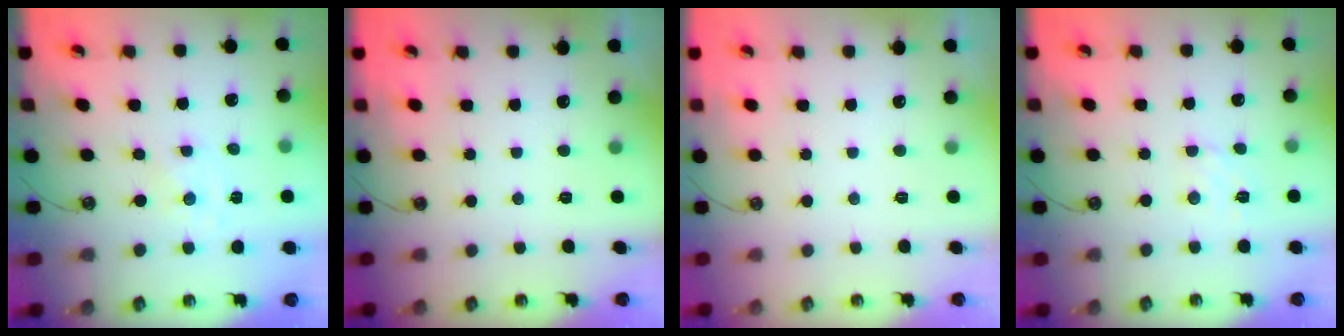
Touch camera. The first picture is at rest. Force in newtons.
{"total": 0.0}
{"total": 0.0}
{"total": 4.7, "press": 4.6, "slide": 0.6}